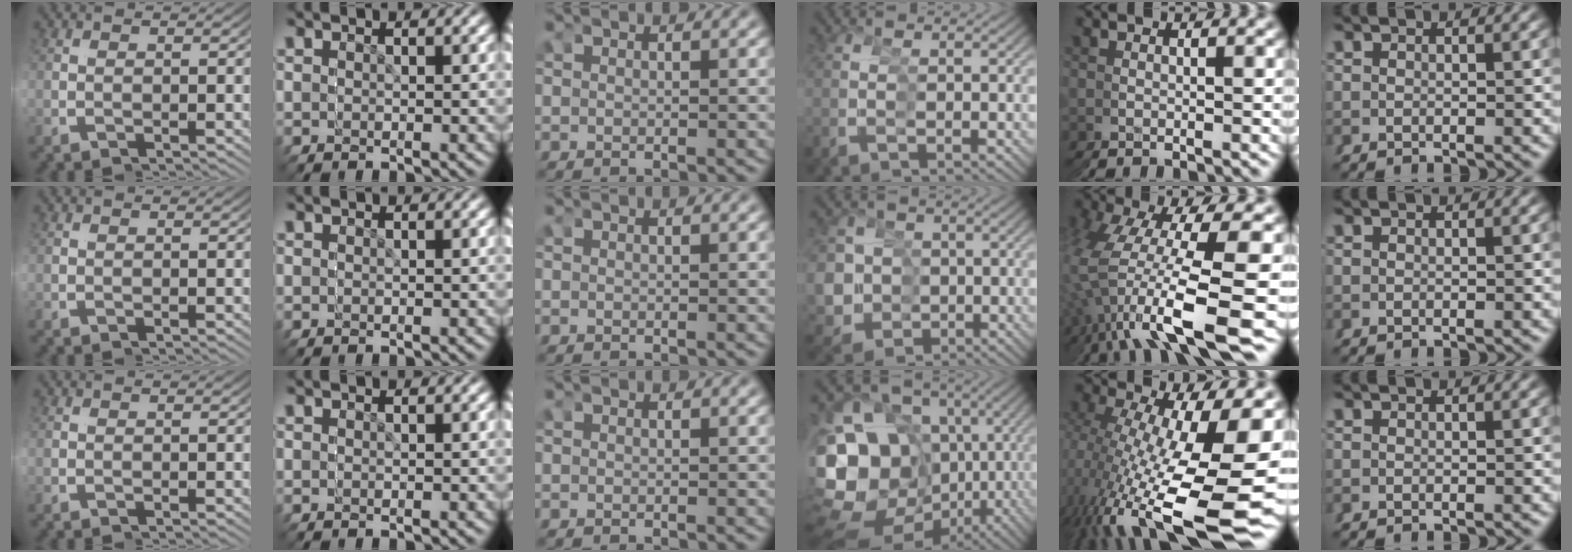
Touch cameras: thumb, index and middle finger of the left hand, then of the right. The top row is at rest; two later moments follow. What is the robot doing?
{"motion": "grasp_and_lifting", "object": "straw"}